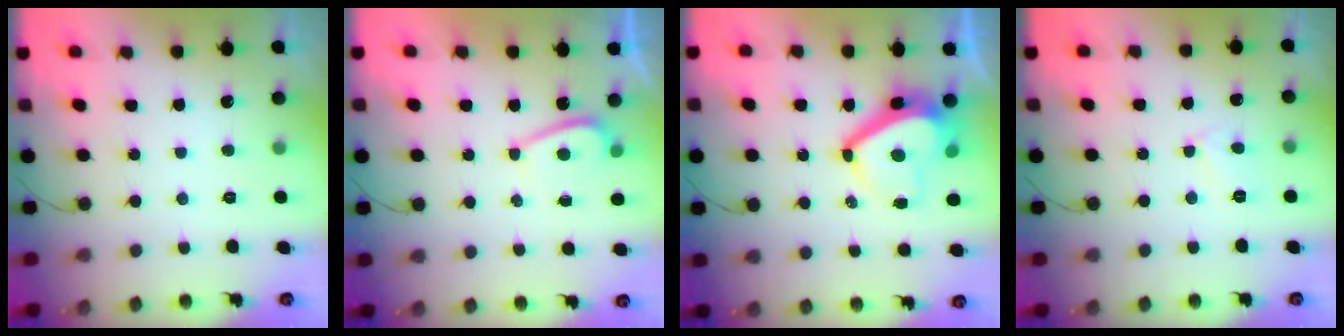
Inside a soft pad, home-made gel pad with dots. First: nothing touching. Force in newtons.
{"total": 3.8, "press": 3.8, "slide": 0.1}
{"total": 10.4, "press": 10.3, "slide": 1.6}
{"total": 3.9, "press": 3.9, "slide": 0.3}